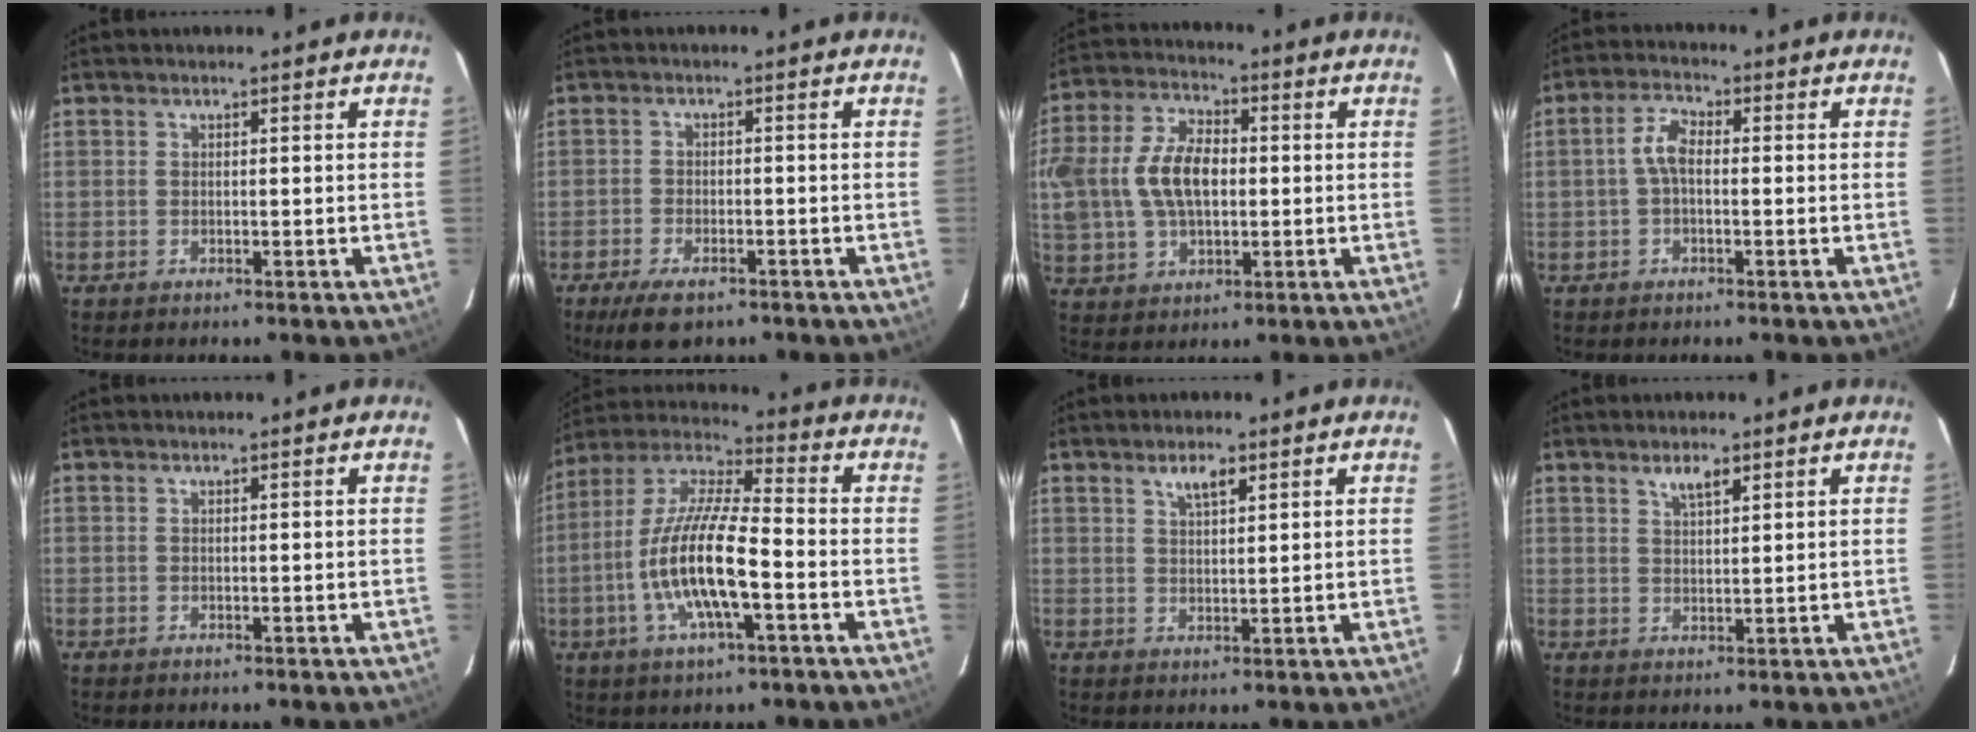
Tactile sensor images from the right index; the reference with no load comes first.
{"total": 7.3, "force": [-5.1, 3.1, 4.1], "torque": [-0.101, -0.015, -0.086]}
{"total": 16.8, "force": [0.6, 10.9, 12.8], "torque": [-0.287, 0.019, 0.016]}
{"total": 3.9, "force": [-0.4, 1.9, 3.4], "torque": [-0.072, 0.015, -0.009]}
{"total": 0.0}
{"total": 15.5, "force": [-4.5, 3.9, 14.4], "torque": [-0.286, -0.006, -0.089]}
{"total": 3.5, "force": [2.2, 1.2, 2.4], "torque": [-0.041, 0.006, 0.039]}
{"total": 3.1, "force": [2.1, 1.0, 2.0], "torque": [-0.033, 0.005, 0.038]}